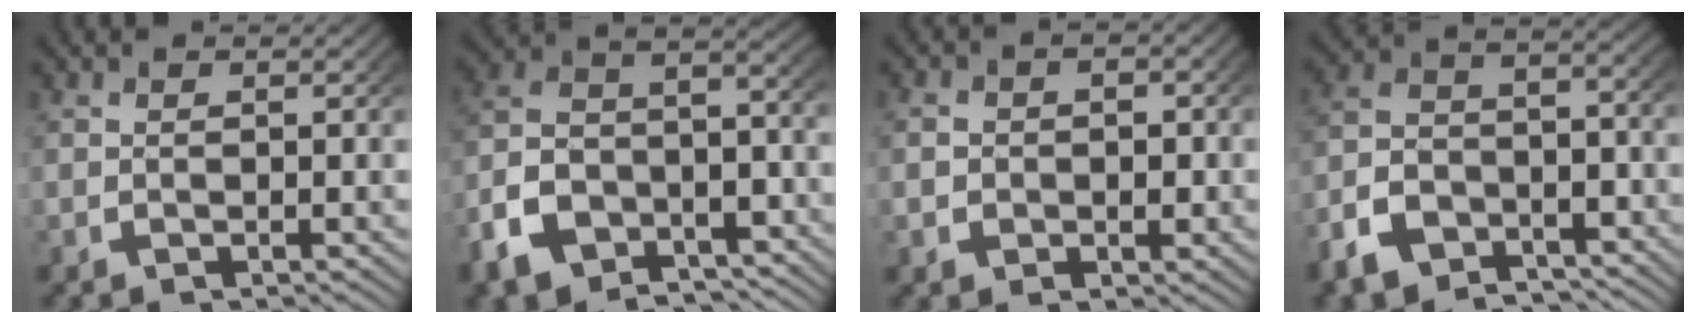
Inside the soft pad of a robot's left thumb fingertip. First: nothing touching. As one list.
[{"total": 11.9, "force": [-4.5, 8.4, 7.1], "torque": [-0.158, -0.032, -0.065]}, {"total": 3.1, "force": [-0.4, 2.5, 1.7], "torque": [-0.034, -0.005, -0.007]}, {"total": 9.1, "force": [-5.2, 5.9, 4.6], "torque": [-0.101, -0.030, -0.079]}]